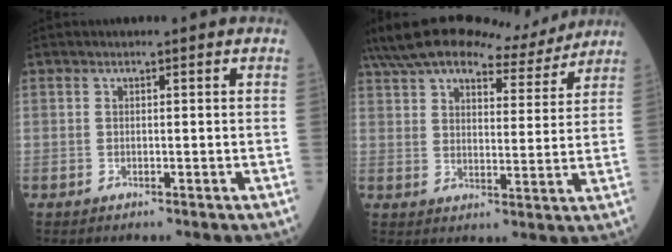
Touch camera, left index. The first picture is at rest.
{"total": 18.1, "force": [16.0, 4.5, 7.2], "torque": [-0.124, 0.030, 0.232]}